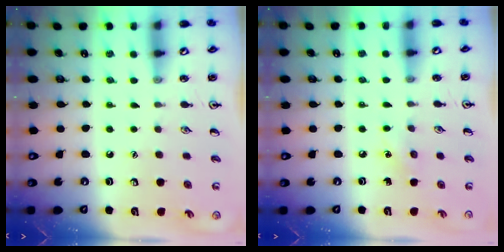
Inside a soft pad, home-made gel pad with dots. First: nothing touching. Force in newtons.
{"total": 4.3, "press": 4.0, "slide": 1.5}